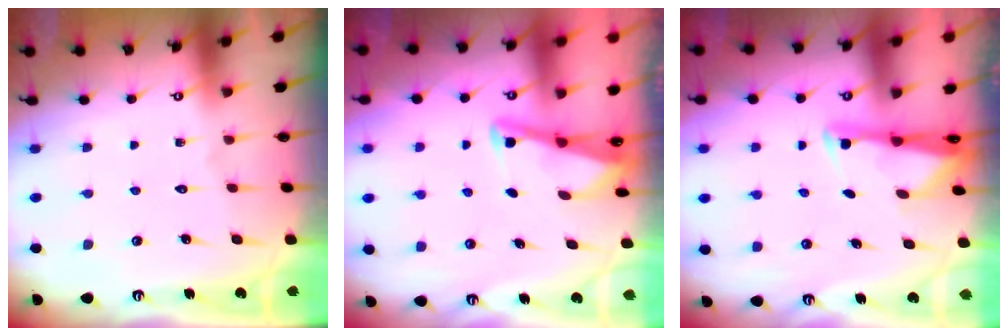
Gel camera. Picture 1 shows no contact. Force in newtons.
{"total": 2.8, "press": 2.7, "slide": 0.4}
{"total": 2.7, "press": 2.7, "slide": 0.4}